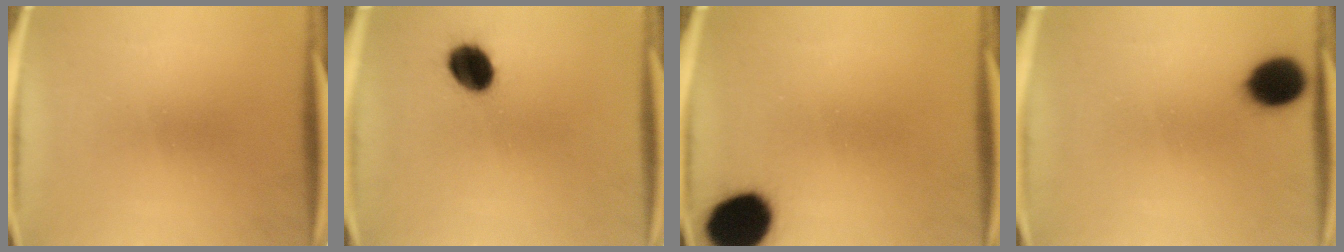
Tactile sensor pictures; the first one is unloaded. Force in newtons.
{"total": 8.7}
{"total": 15.0}
{"total": 10.2}